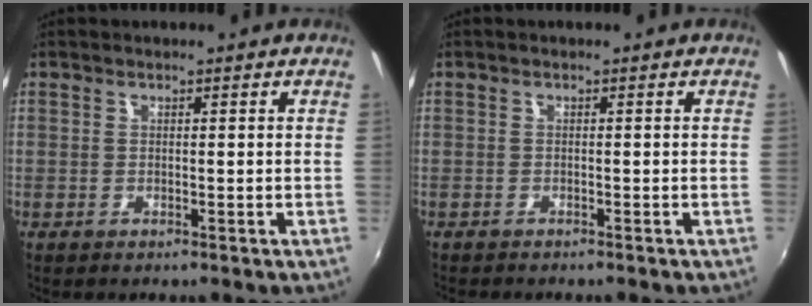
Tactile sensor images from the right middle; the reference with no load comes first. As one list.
[{"total": 1.5, "force": [-1.4, 0.2, 0.4], "torque": [-0.012, -0.009, -0.021]}]